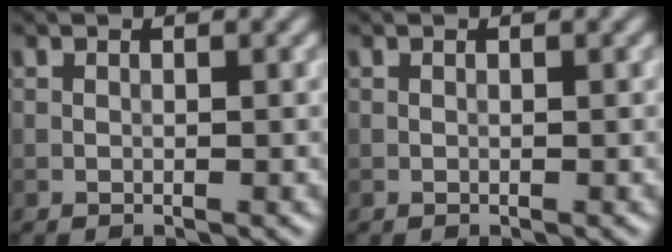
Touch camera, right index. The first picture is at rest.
{"total": 0.0}